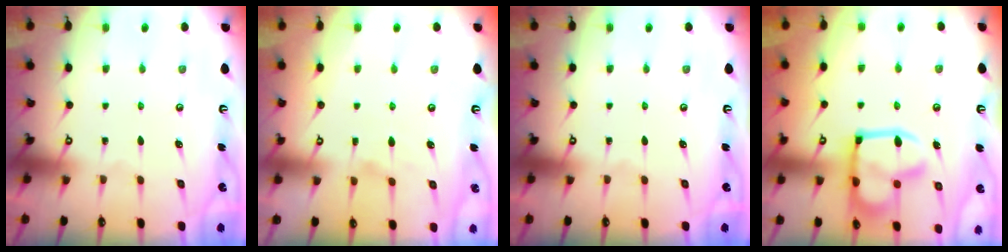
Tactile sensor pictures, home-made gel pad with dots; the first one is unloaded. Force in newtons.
{"total": 2.4, "press": 2.1, "slide": 1.3}
{"total": 0.0}
{"total": 18.2, "press": 18.2, "slide": 1.0}